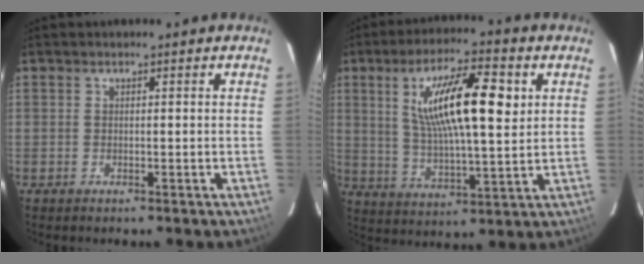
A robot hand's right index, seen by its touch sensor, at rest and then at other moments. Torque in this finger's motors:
{"motor_torque": [0.82, 0.02, 1.06, 0.21]}